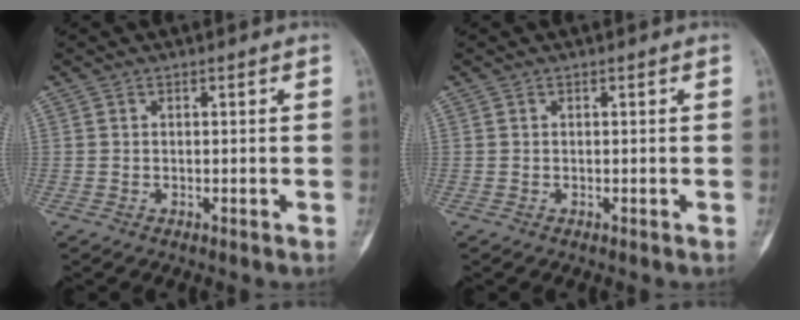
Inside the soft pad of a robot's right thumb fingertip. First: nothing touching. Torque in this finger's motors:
{"motor_torque": [0.00, 0.00, 0.14, -0.02, 0.00]}